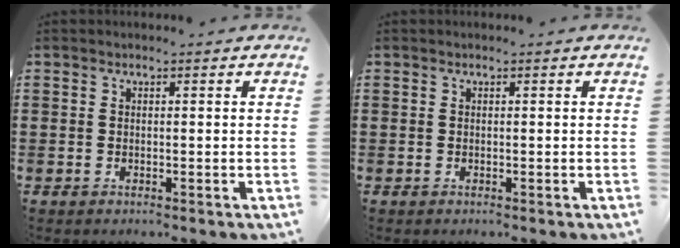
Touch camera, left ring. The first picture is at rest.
{"total": 0.0}